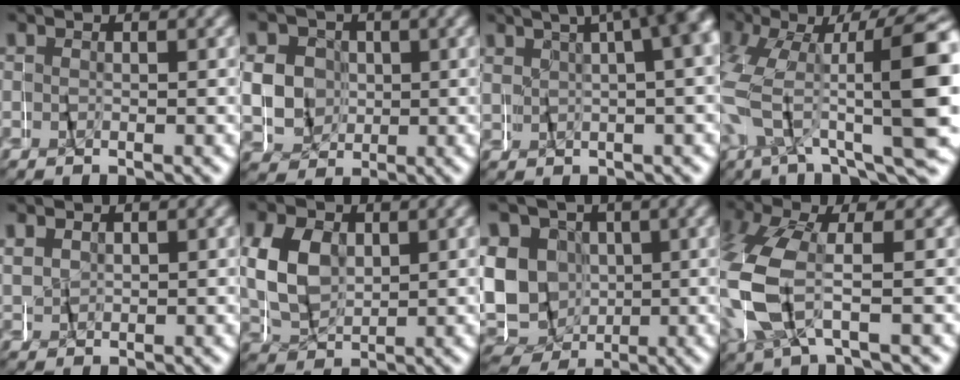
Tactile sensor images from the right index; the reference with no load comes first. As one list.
[{"total": 10.0, "force": [1.2, 9.4, 3.1], "torque": [-0.084, -0.015, 0.020]}, {"total": 16.0, "force": [6.5, 8.5, 11.9], "torque": [-0.133, 0.060, 0.080]}, {"total": 14.3, "force": [-2.2, 6.9, 12.3], "torque": [-0.211, -0.017, -0.022]}, {"total": 1.4, "force": [1.1, 0.8, -0.3], "torque": [-0.005, 0.004, 0.023]}, {"total": 4.8, "force": [1.0, 3.8, 2.8], "torque": [-0.068, -0.002, 0.022]}, {"total": 16.2, "force": [0.6, 15.2, 5.7], "torque": [-0.163, -0.031, 0.007]}, {"total": 8.6, "force": [-0.4, 6.1, 6.0], "torque": [-0.198, -0.022, -0.002]}]